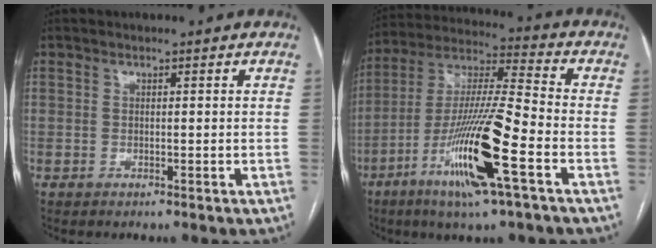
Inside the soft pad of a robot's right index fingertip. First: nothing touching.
{"total": 17.2, "force": [-7.2, 0.4, 15.6], "torque": [-0.312, -0.018, -0.134]}